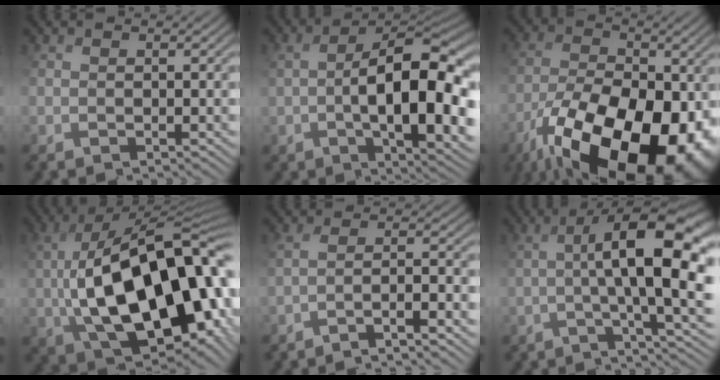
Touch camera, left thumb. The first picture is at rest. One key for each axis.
{"total": 12.0, "fx": -1.7, "fy": 4.9, "fz": 10.8, "tx": -0.166, "ty": 0.004, "tz": -0.012}
{"total": 18.8, "fx": -9.6, "fy": 9.9, "fz": 12.8, "tx": -0.231, "ty": -0.039, "tz": -0.137}
{"total": 19.3, "fx": -1.4, "fy": 10.8, "fz": 15.9, "tx": -0.279, "ty": -0.019, "tz": 0.009}
{"total": 4.7, "fx": -3.6, "fy": -0.1, "fz": 3.0, "tx": -0.041, "ty": 0.029, "tz": -0.066}
{"total": 12.4, "fx": 0.7, "fy": 3.4, "fz": 11.9, "tx": -0.155, "ty": 0.008, "tz": 0.032}